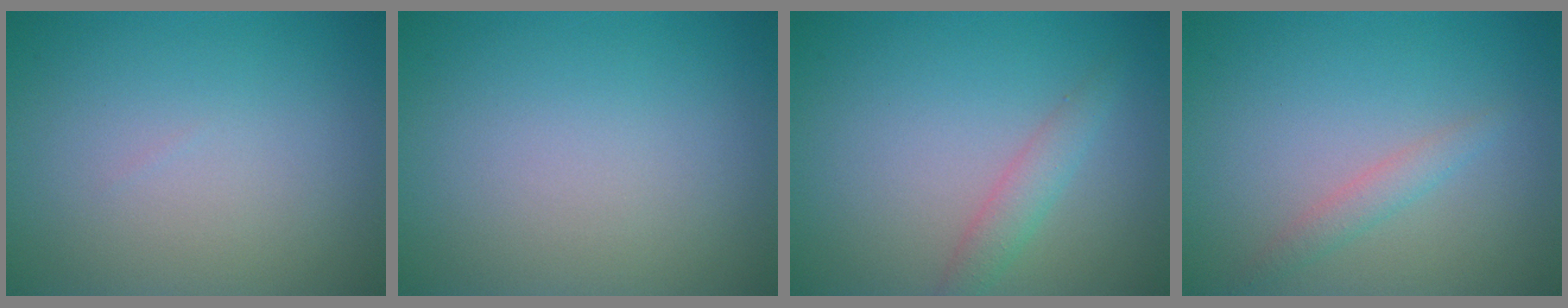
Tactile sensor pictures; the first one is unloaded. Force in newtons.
{"total": 0.0}
{"total": 1.9, "press": 1.9, "slide": 0.1}
{"total": 1.0, "press": 1.0, "slide": 0.1}